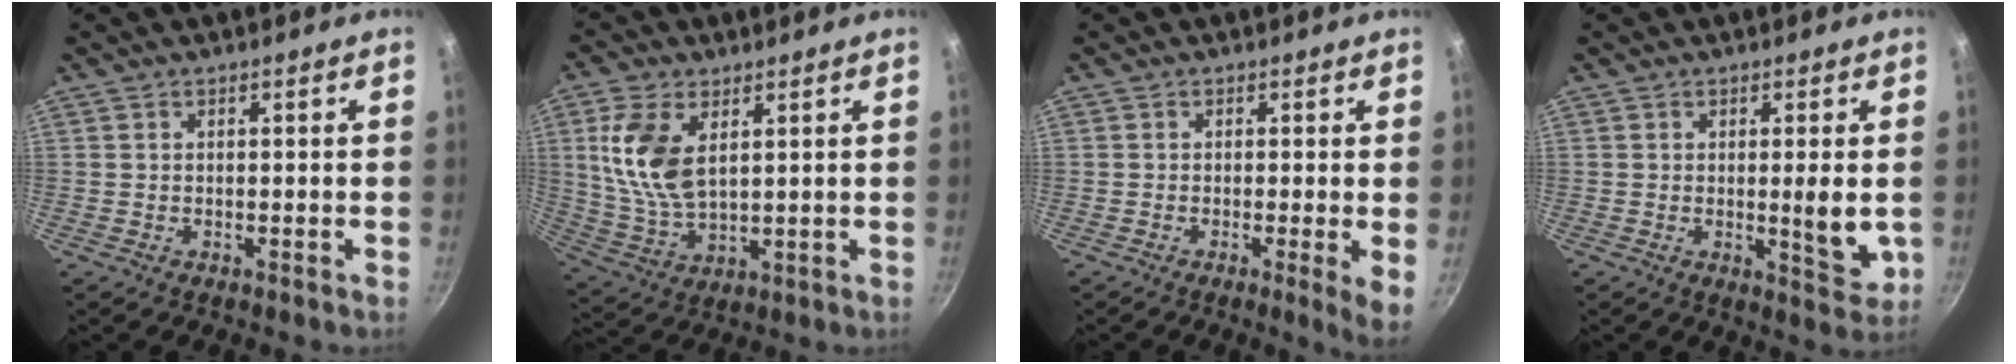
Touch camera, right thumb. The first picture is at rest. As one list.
[{"total": 12.0, "force": [3.5, 6.6, 9.4], "torque": [-0.186, -0.016, 0.078]}, {"total": 4.5, "force": [-0.4, 0.5, 4.5], "torque": [-0.055, -0.013, -0.007]}, {"total": 6.1, "force": [0.0, 1.2, 6.0], "torque": [-0.085, -0.019, 0.003]}]